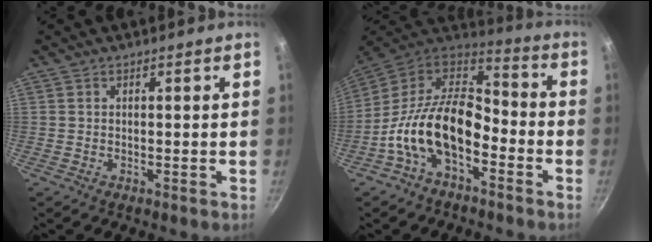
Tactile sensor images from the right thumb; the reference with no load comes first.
{"total": 17.9, "force": [-5.9, 10.3, 13.4], "torque": [-0.223, 0.064, -0.127]}